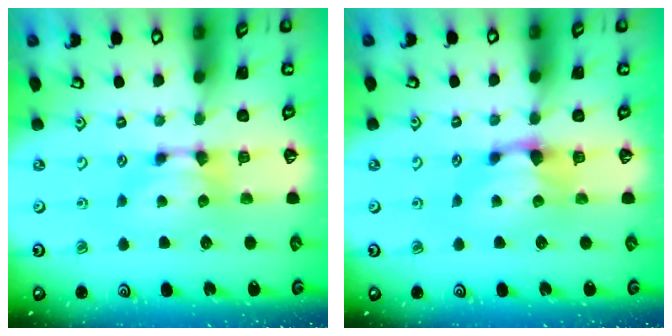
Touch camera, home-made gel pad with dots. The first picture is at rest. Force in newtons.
{"total": 1.6, "press": 1.2, "slide": 1.0}